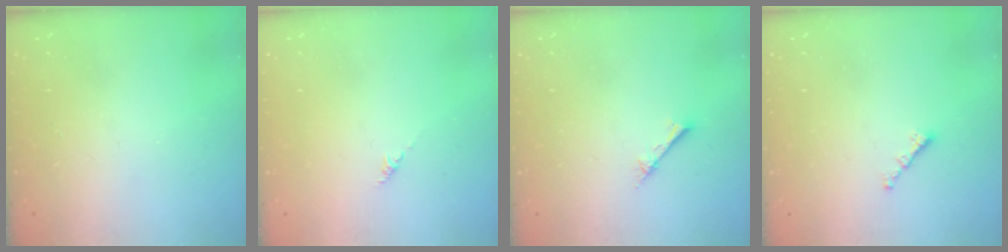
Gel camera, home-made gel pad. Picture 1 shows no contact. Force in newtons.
{"total": 0.6, "press": 0.4, "slide": 0.4}
{"total": 2.3, "press": 2.3, "slide": 0.3}
{"total": 0.8, "press": 0.7, "slide": 0.4}